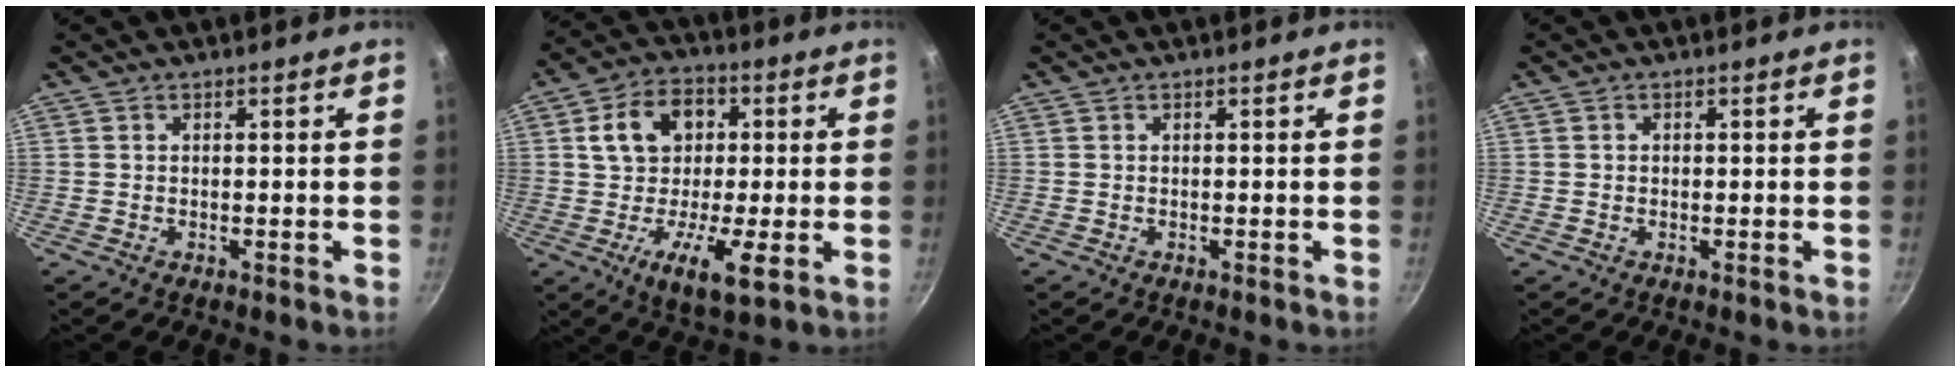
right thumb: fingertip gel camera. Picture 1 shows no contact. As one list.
[{"total": 14.2, "force": [-0.6, 8.7, 11.3], "torque": [-0.162, 0.018, -0.021]}, {"total": 0.0}, {"total": 0.7, "force": [0.1, 0.6, 0.2], "torque": [-0.001, 0.004, 0.000]}]